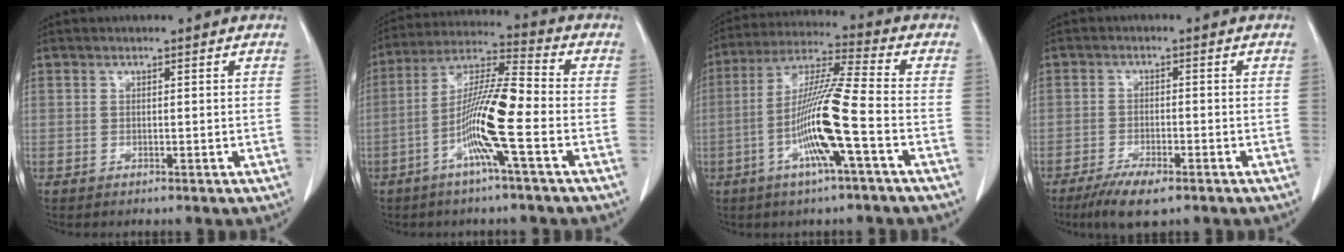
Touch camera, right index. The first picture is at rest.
{"total": 12.0, "force": [-3.9, -0.2, 11.3], "torque": [-0.220, 0.005, -0.083]}
{"total": 13.0, "force": [-4.0, -0.5, 12.3], "torque": [-0.244, -0.001, -0.083]}
{"total": 5.9, "force": [-4.0, 1.4, 4.1], "torque": [-0.073, -0.011, -0.066]}